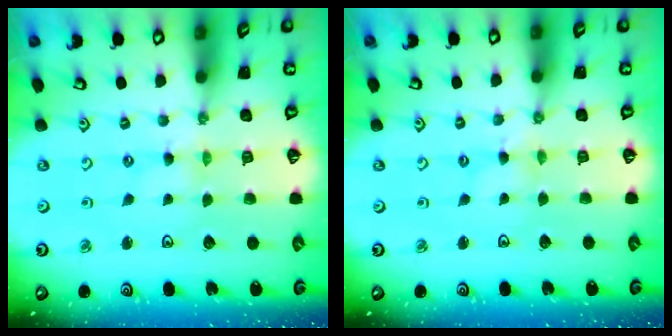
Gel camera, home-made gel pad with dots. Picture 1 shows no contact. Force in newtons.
{"total": 0.0}